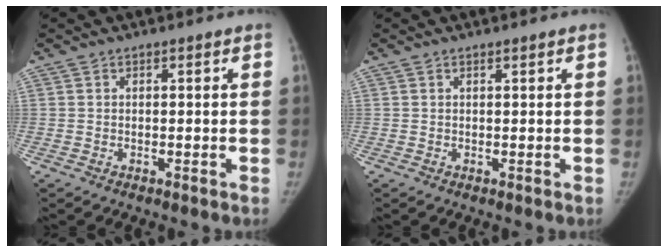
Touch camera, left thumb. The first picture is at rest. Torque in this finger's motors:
{"motor_torque": [-0.29, -0.14, -0.10, 0.00, -0.07]}